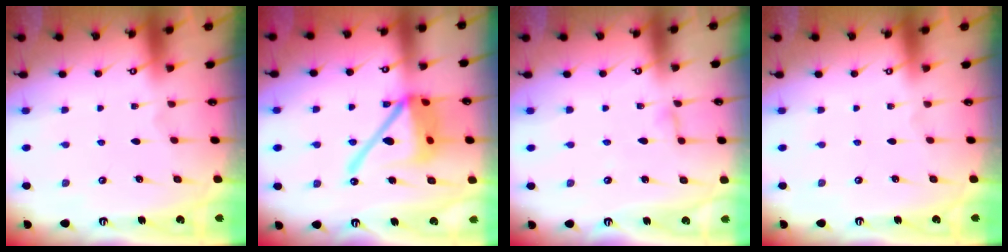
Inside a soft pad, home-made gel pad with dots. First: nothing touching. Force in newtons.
{"total": 17.7, "press": 17.6, "slide": 2.2}
{"total": 2.9, "press": 2.9, "slide": 0.2}
{"total": 0.0}